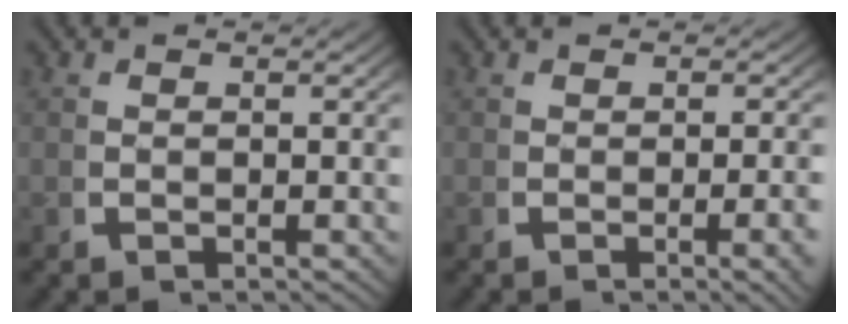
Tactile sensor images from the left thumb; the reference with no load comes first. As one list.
[{"total": 2.1, "force": [-0.3, 0.3, 2.0], "torque": [-0.022, 0.003, -0.007]}]